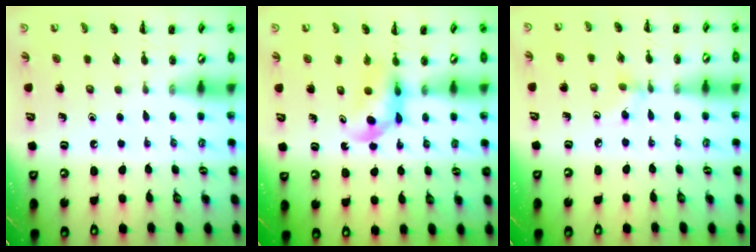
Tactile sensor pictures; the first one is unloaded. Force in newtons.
{"total": 5.2, "press": 5.1, "slide": 0.7}
{"total": 3.0, "press": 2.8, "slide": 0.9}